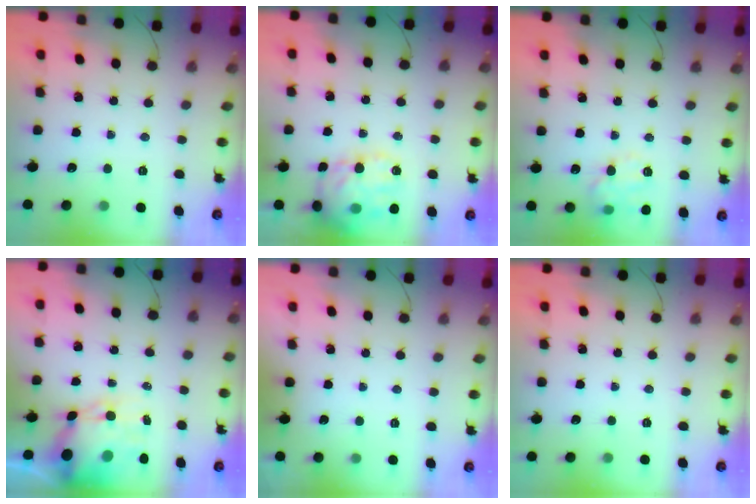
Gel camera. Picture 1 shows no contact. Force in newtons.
{"total": 16.6, "press": 16.5, "slide": 2.1}
{"total": 10.9, "press": 10.8, "slide": 1.5}
{"total": 10.2, "press": 9.8, "slide": 3.0}
{"total": 1.9, "press": 1.9, "slide": 0.3}
{"total": 0.0}